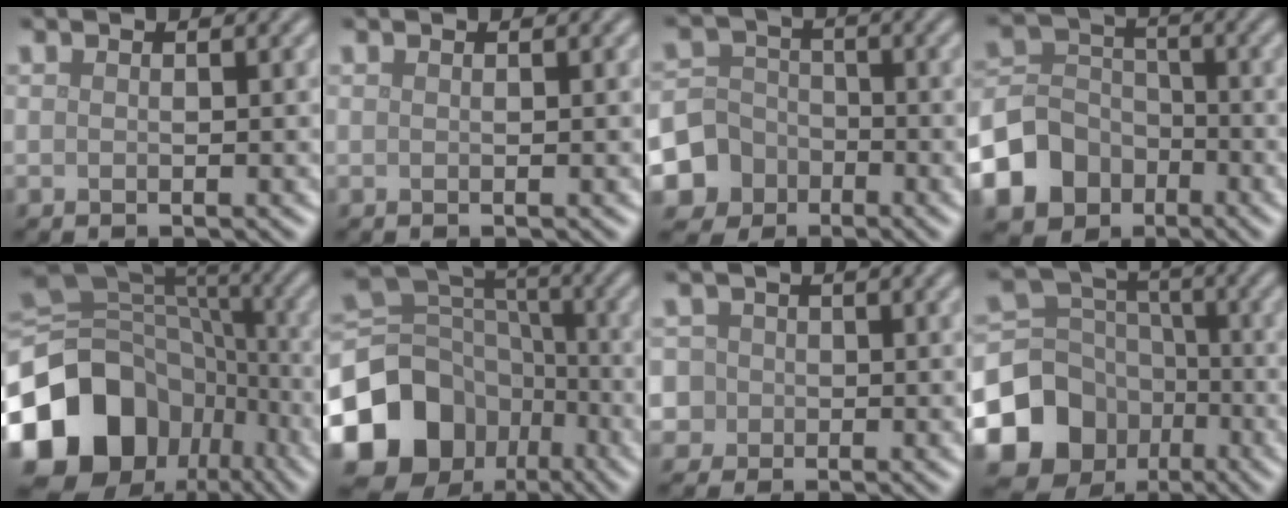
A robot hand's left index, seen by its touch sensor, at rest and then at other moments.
{"total": 0.0}
{"total": 6.9, "force": [-3.2, 6.1, 0.9], "torque": [-0.013, -0.004, -0.082]}
{"total": 8.7, "force": [-4.5, 7.2, 2.3], "torque": [-0.049, -0.009, -0.104]}
{"total": 19.2, "force": [-7.8, 15.1, 8.8], "torque": [-0.214, -0.004, -0.133]}
{"total": 16.1, "force": [-8.0, 12.5, 6.3], "torque": [-0.167, -0.010, -0.132]}
{"total": 5.6, "force": [-0.3, 5.4, 1.7], "torque": [-0.037, 0.029, -0.037]}
{"total": 13.5, "force": [-6.3, 11.1, 4.3], "torque": [-0.100, -0.029, -0.122]}